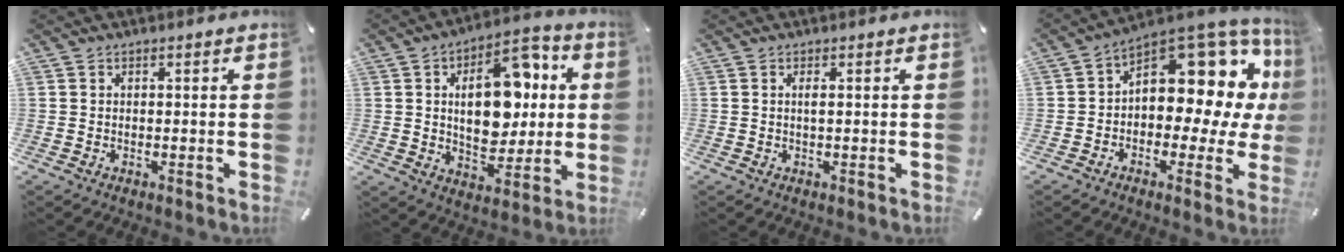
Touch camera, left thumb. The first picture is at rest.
{"total": 18.0, "force": [3.3, 11.2, 13.7], "torque": [-0.200, 0.002, 0.055]}
{"total": 1.1, "force": [0.1, 0.1, 1.1], "torque": [-0.023, -0.002, 0.002]}
{"total": 11.7, "force": [5.9, 7.0, 7.3], "torque": [-0.088, -0.077, 0.097]}